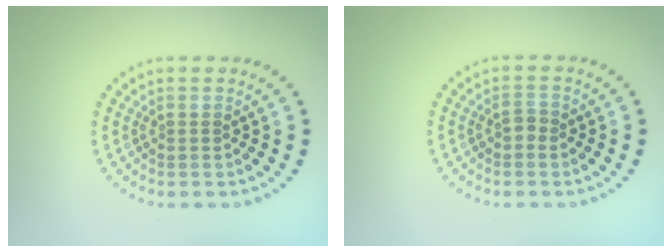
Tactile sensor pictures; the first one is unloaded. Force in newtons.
{"total": 0.8, "press": 0.8, "slide": 0.2}